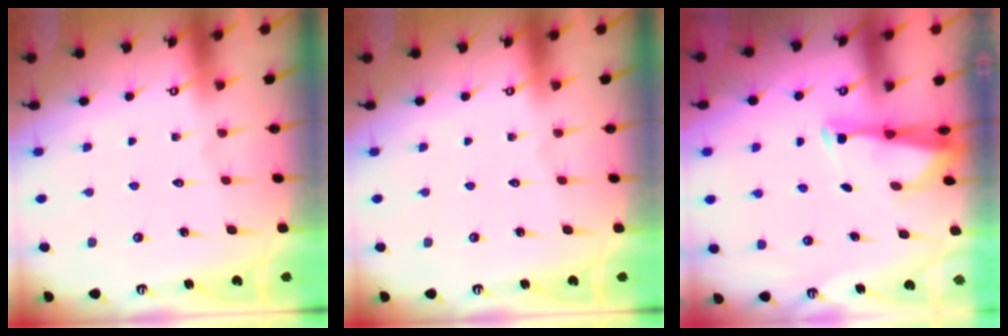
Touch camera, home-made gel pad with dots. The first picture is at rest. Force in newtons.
{"total": 0.0}
{"total": 2.8, "press": 2.8, "slide": 0.6}